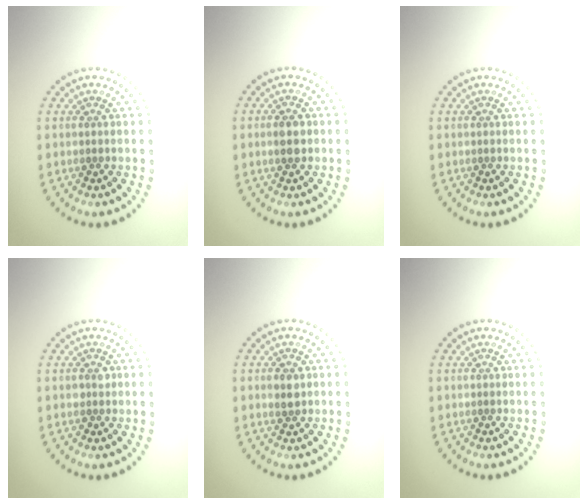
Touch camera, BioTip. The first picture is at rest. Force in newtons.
{"total": 1.8, "press": 1.7, "slide": 0.3}
{"total": 0.0}
{"total": 1.1, "press": 1.1, "slide": 0.4}
{"total": 1.5, "press": 1.5, "slide": 0.3}
{"total": 0.0}